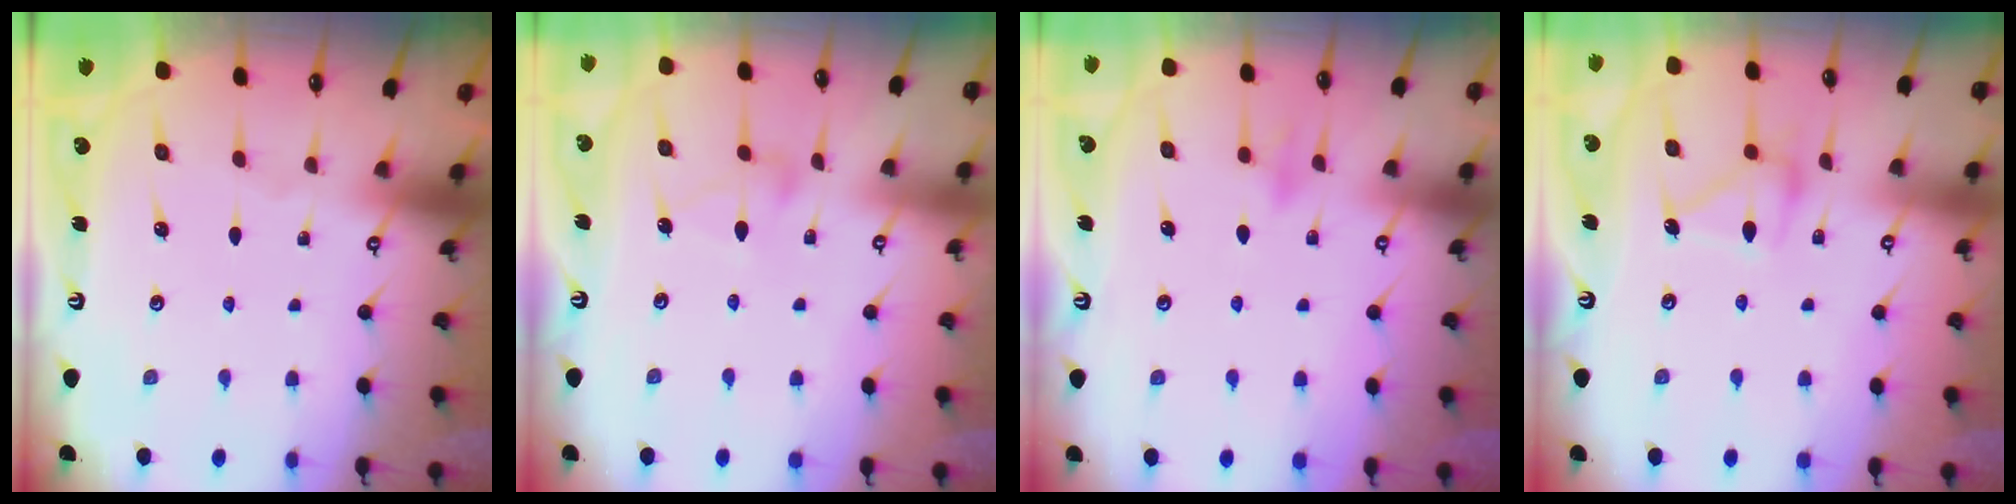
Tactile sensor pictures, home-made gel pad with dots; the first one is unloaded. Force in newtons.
{"total": 3.9, "press": 3.9, "slide": 0.2}
{"total": 7.9, "press": 7.9, "slide": 0.6}
{"total": 14.2, "press": 14.2, "slide": 0.6}